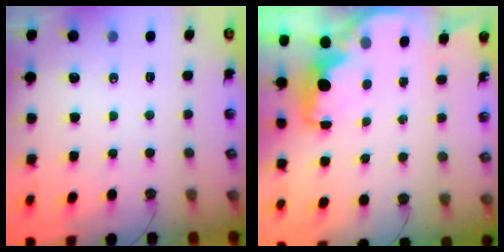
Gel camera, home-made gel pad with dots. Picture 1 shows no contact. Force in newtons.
{"total": 2.5, "press": 2.3, "slide": 0.8}